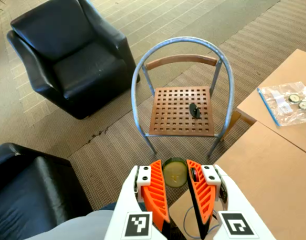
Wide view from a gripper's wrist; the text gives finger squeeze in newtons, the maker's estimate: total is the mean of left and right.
{"total": 9.0, "left": 9.3, "right": 8.7}